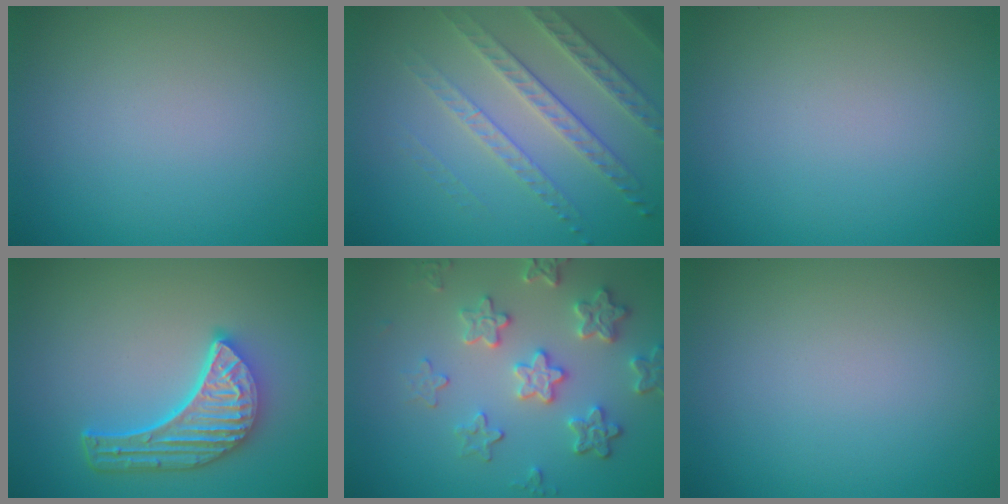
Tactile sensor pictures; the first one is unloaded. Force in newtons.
{"total": 4.2, "press": 3.8, "slide": 2.0}
{"total": 0.0}
{"total": 5.8, "press": 4.4, "slide": 3.7}
{"total": 4.8, "press": 4.1, "slide": 2.5}
{"total": 0.0}